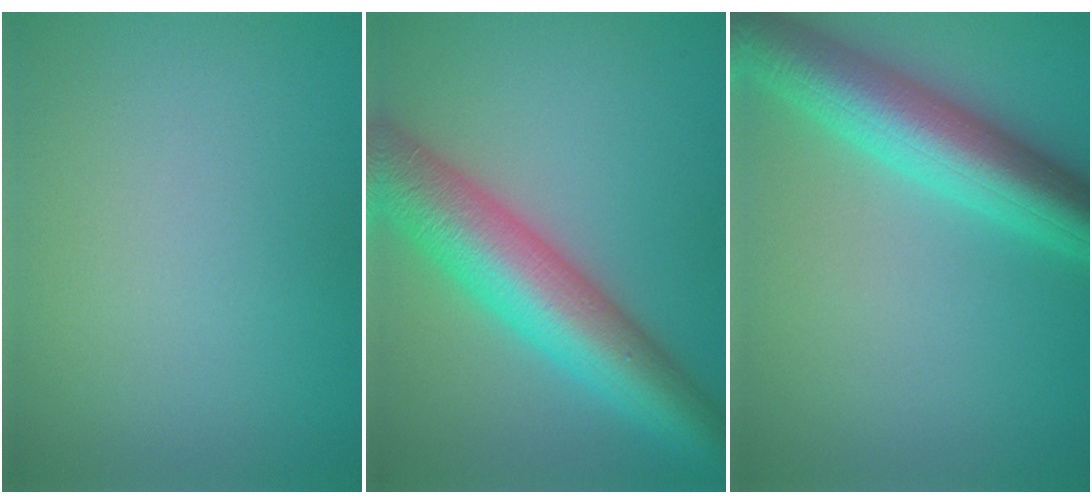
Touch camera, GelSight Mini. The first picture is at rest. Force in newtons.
{"total": 10.2, "press": 10.2, "slide": 0.2}
{"total": 8.5, "press": 8.5, "slide": 0.2}